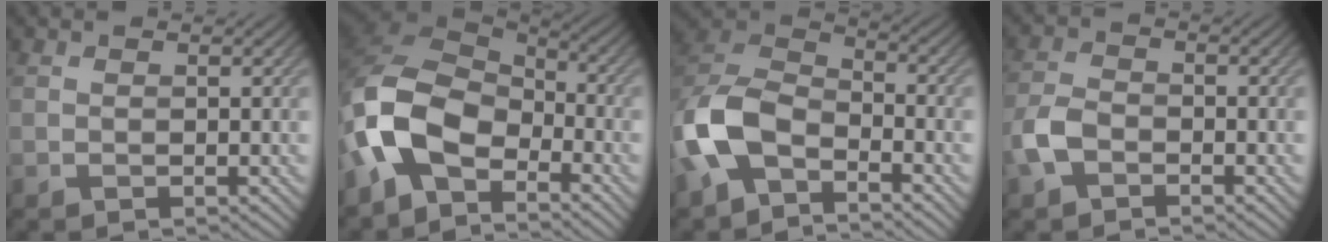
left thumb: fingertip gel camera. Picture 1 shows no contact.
{"total": 11.3, "force": [-5.4, 6.8, 7.2], "torque": [-0.162, -0.008, -0.125]}
{"total": 9.9, "force": [-4.8, 5.8, 6.5], "torque": [-0.145, -0.001, -0.110]}
{"total": 4.0, "force": [-2.1, 2.4, 2.4], "torque": [-0.057, 0.000, -0.055]}